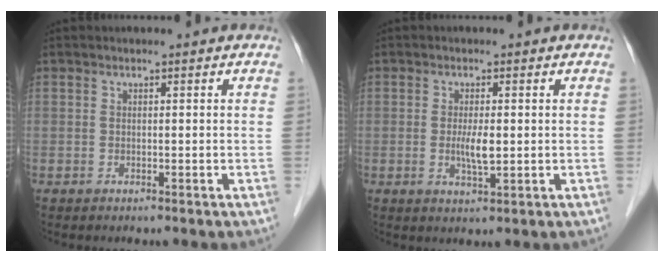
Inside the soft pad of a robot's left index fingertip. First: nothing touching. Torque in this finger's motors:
{"motor_torque": [0.59, 0.47, 0.19, 0.03]}